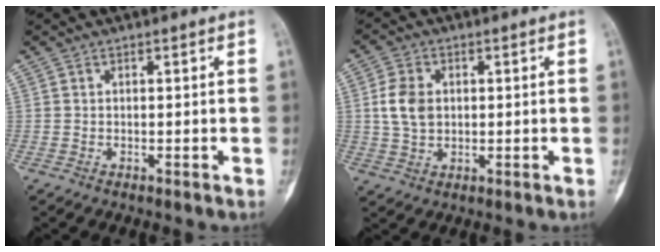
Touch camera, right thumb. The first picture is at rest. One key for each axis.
{"total": 6.4, "fx": 0.8, "fy": 4.6, "fz": 4.3, "tx": -0.079, "ty": 0.002, "tz": 0.017}